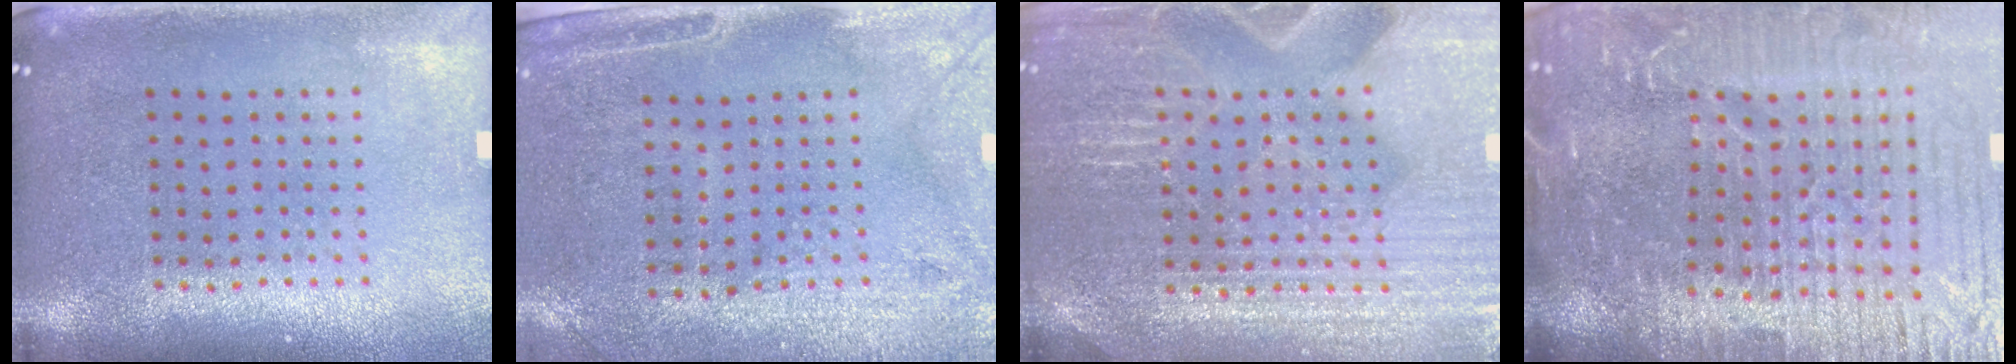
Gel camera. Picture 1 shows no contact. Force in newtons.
{"total": 2.9, "press": 2.5, "slide": 1.5}
{"total": 4.4, "press": 4.3, "slide": 1.2}
{"total": 6.8, "press": 6.0, "slide": 3.3}